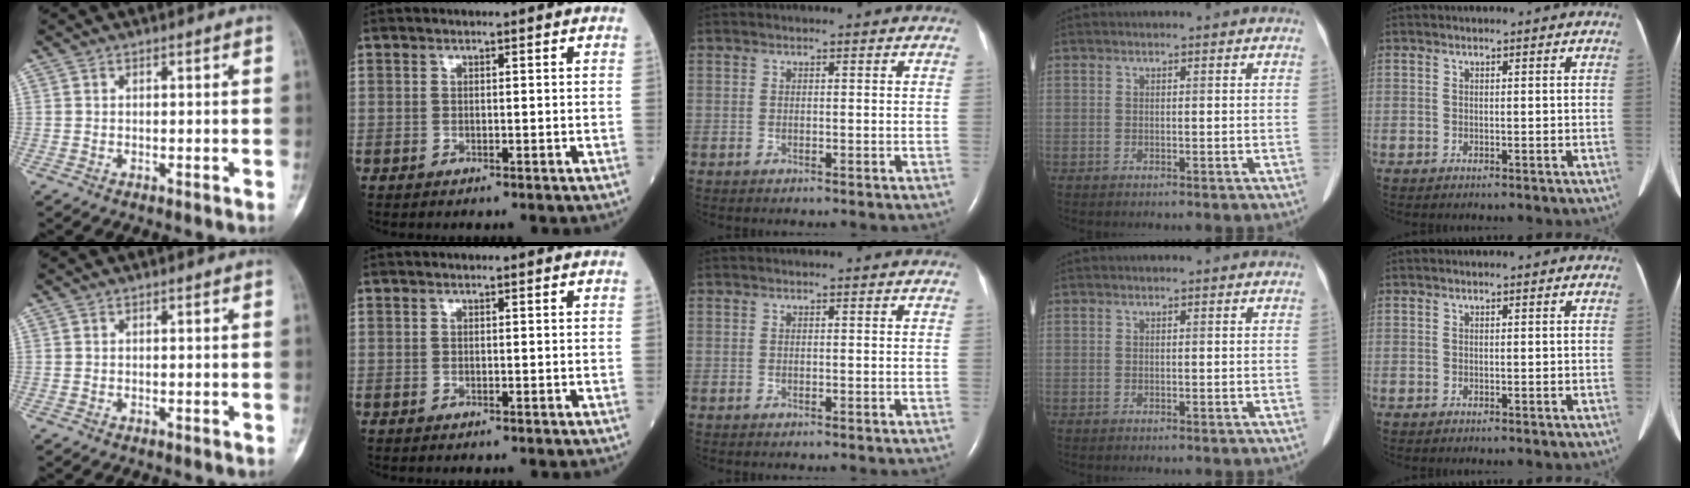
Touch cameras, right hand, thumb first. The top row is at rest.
{}